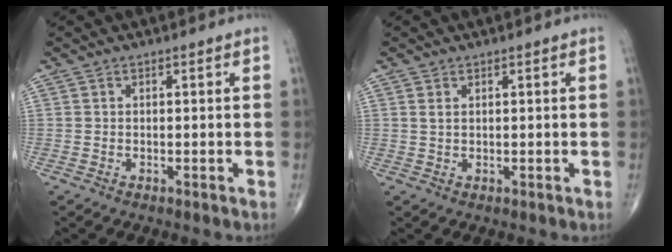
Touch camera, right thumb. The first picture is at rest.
{"total": 1.1, "force": [0.5, 0.5, 0.8], "torque": [-0.020, 0.004, 0.014]}